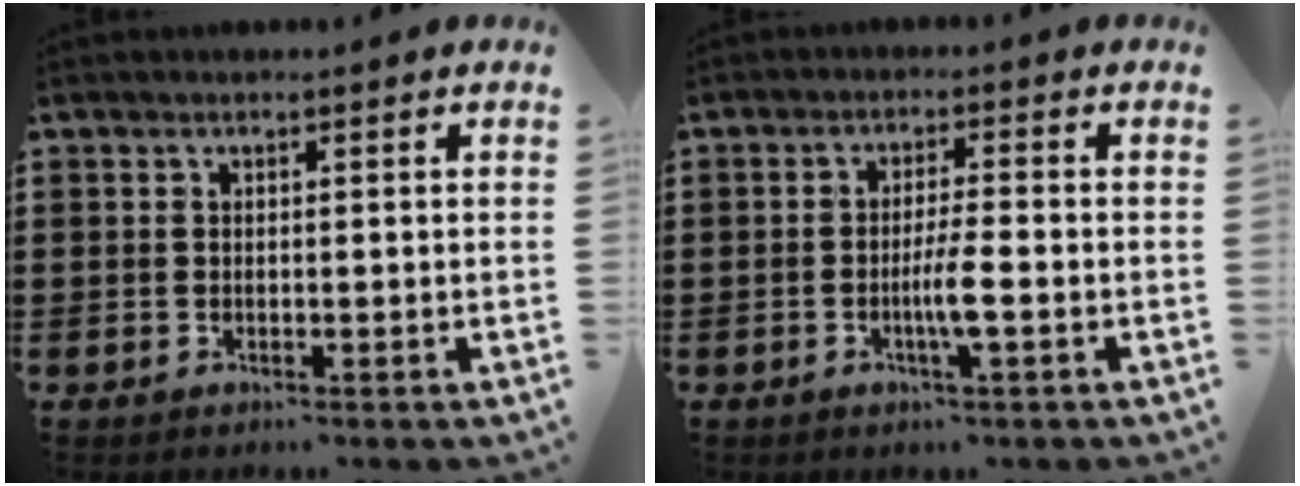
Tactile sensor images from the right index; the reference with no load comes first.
{"total": 4.2, "force": [-1.4, 0.2, 4.0], "torque": [-0.077, -0.008, -0.028]}